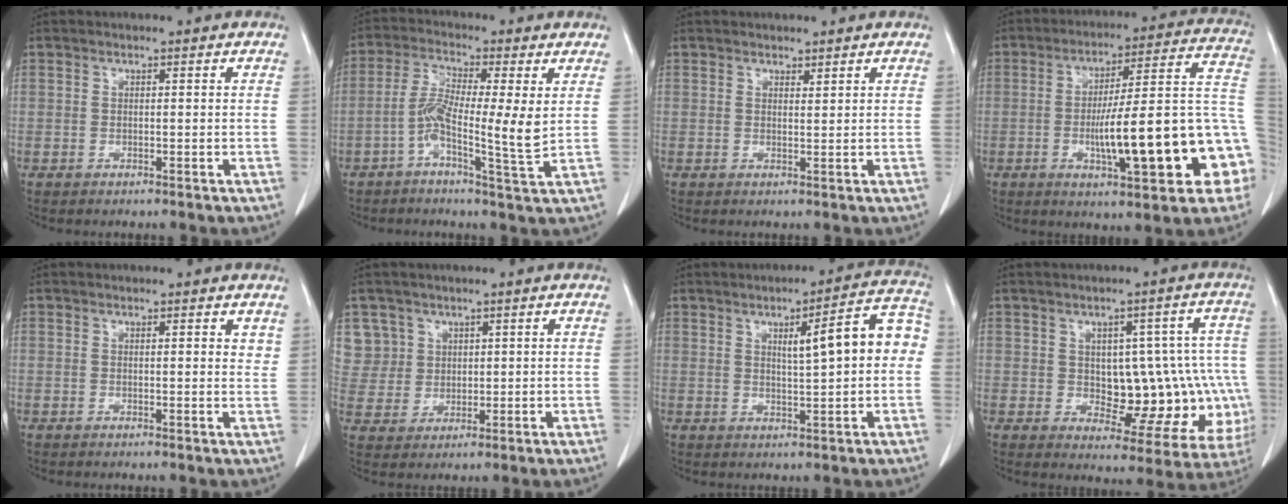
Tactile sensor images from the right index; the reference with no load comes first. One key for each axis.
{"total": 8.3, "fx": -0.7, "fy": 0.4, "fz": 8.2, "tx": -0.159, "ty": 0.006, "tz": -0.022}
{"total": 0.9, "fx": 0.8, "fy": 0.3, "fz": 0.2, "tx": -0.005, "ty": -0.008, "tz": 0.013}
{"total": 21.3, "fx": -5.1, "fy": 3.6, "fz": 20.4, "tx": -0.223, "ty": 0.035, "tz": -0.062}
{"total": 1.8, "fx": 1.2, "fy": 0.5, "fz": 1.2, "tx": -0.015, "ty": -0.005, "tz": 0.013}
{"total": 6.4, "fx": 3.1, "fy": 5.6, "fz": -0.3, "tx": 0.013, "ty": 0.012, "tz": 0.070}
{"total": 9.5, "fx": 1.2, "fy": 1.4, "fz": 9.4, "tx": -0.124, "ty": 0.027, "tz": 0.016}
{"total": 15.0, "fx": -0.8, "fy": 7.5, "fz": 12.9, "tx": -0.136, "ty": 0.030, "tz": 0.010}